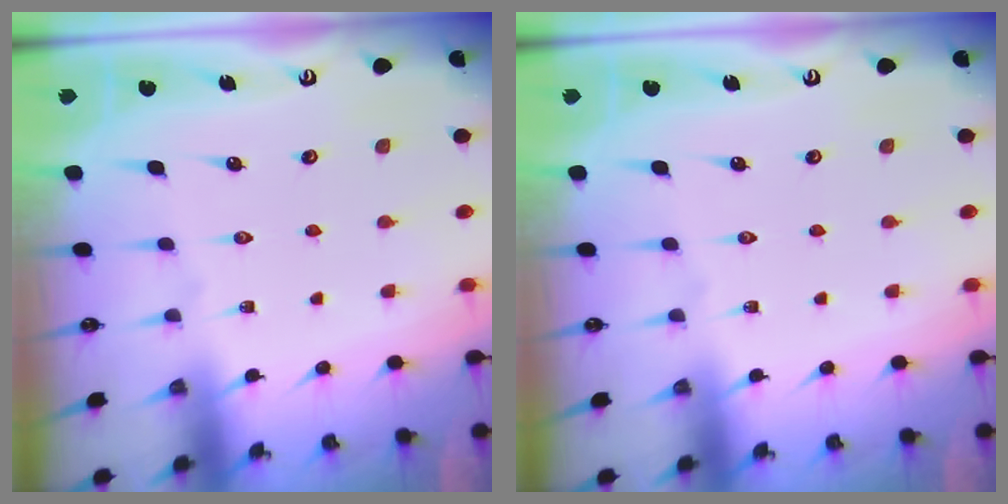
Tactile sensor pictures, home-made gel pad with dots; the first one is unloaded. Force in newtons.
{"total": 0.0}